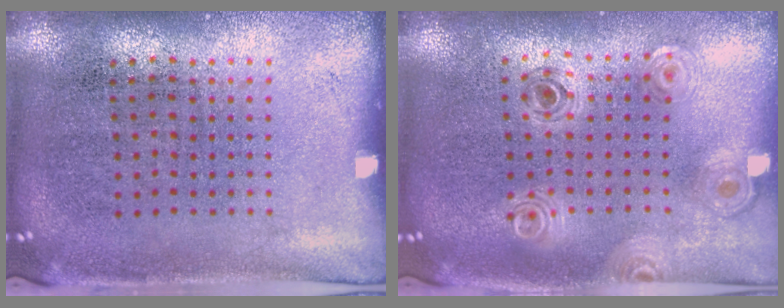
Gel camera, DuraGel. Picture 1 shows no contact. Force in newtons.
{"total": 0.8, "press": 0.8, "slide": 0.2}